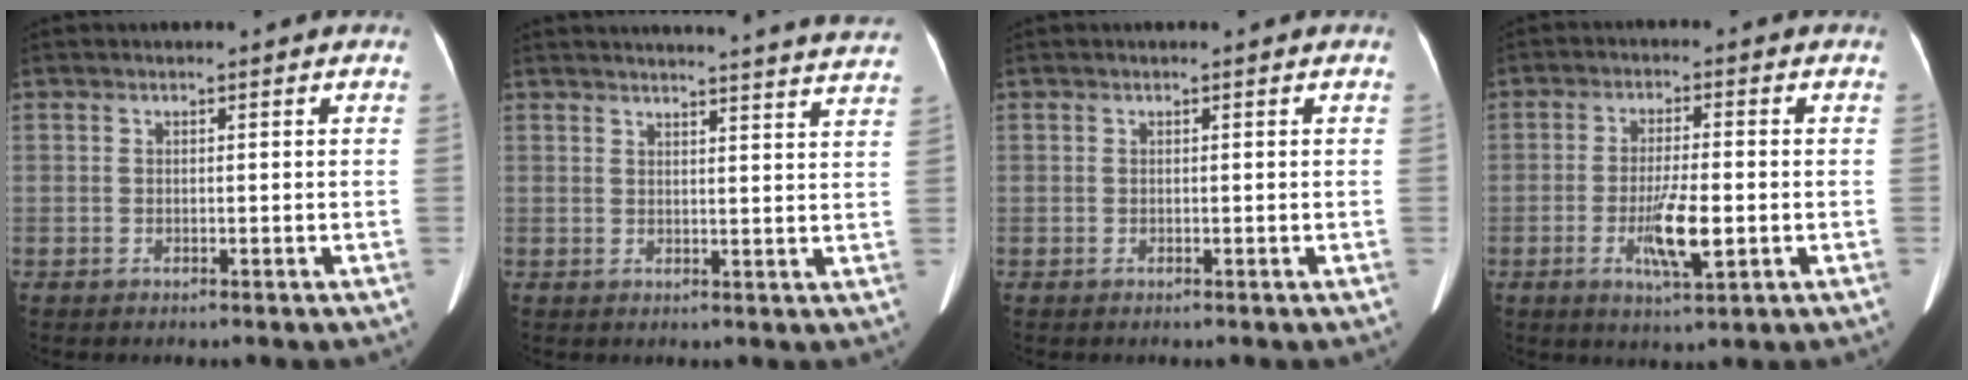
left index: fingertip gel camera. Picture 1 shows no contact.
{"total": 21.9, "force": [21.3, 0.1, 5.2], "torque": [-0.065, -0.058, 0.235]}
{"total": 0.0}
{"total": 6.9, "force": [-1.9, 1.1, 6.5], "torque": [-0.125, -0.014, -0.031]}